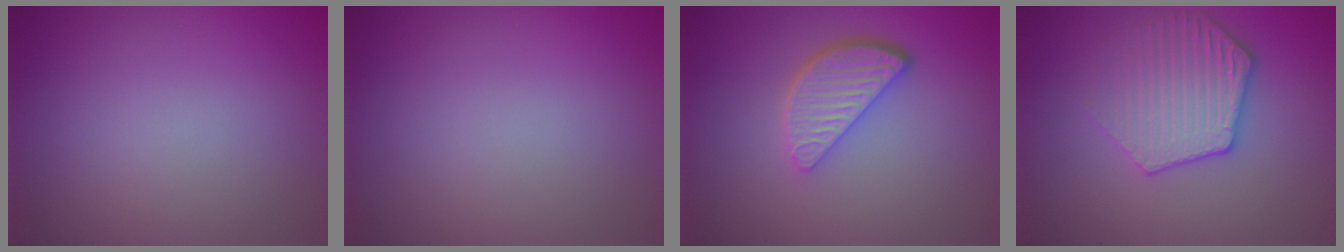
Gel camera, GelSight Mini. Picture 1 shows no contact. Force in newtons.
{"total": 0.0}
{"total": 3.9, "press": 3.2, "slide": 2.2}
{"total": 3.6, "press": 3.5, "slide": 0.6}